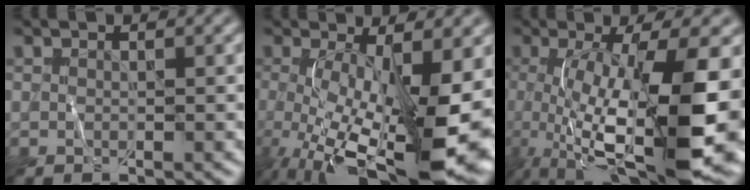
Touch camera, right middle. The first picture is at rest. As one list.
[{"total": 14.7, "force": [-2.9, 5.1, 13.5], "torque": [-0.223, -0.025, -0.038]}, {"total": 14.6, "force": [-1.9, 4.4, 13.8], "torque": [-0.218, -0.019, -0.026]}]